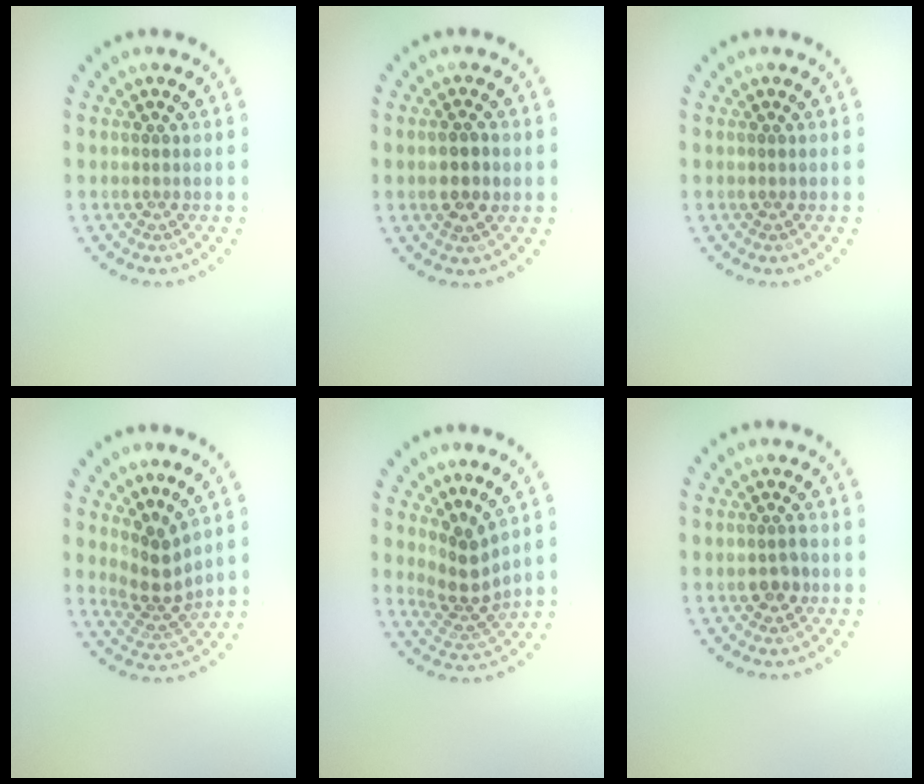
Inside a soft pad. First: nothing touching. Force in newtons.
{"total": 2.5, "press": 2.4, "slide": 0.2}
{"total": 0.0}
{"total": 2.9, "press": 2.0, "slide": 2.1}
{"total": 2.9, "press": 2.0, "slide": 2.2}
{"total": 1.7, "press": 1.7, "slide": 0.2}